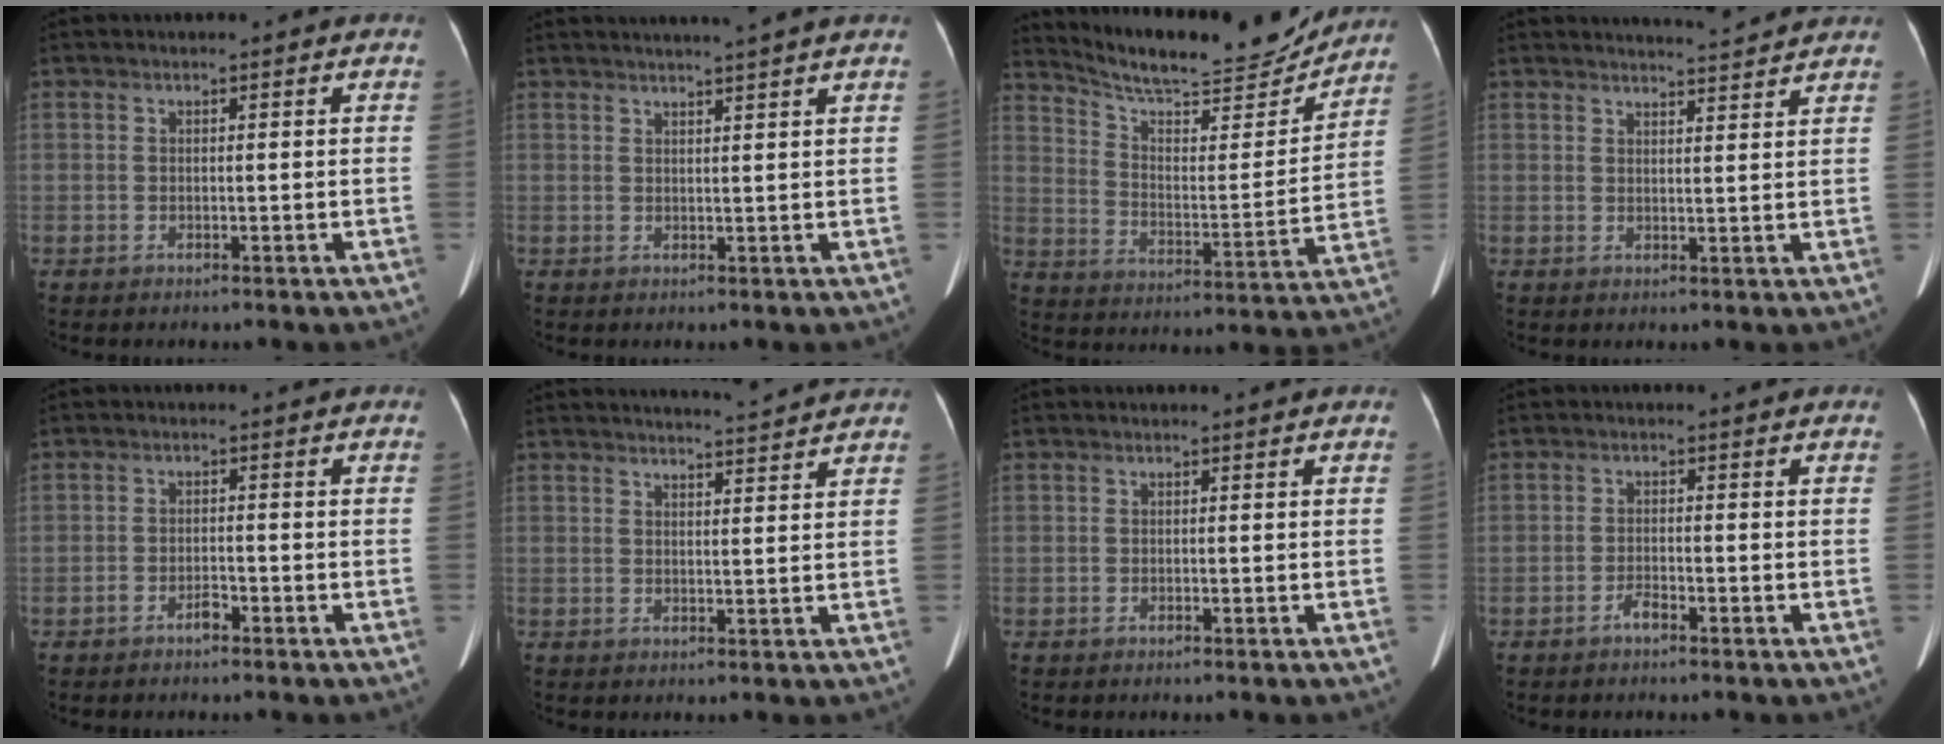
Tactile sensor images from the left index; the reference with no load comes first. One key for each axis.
{"total": 5.7, "fx": 5.1, "fy": -1.1, "fz": 2.4, "tx": -0.029, "ty": 0.016, "tz": 0.061}
{"total": 19.0, "fx": 17.8, "fy": 2.9, "fz": 6.0, "tx": -0.102, "ty": -0.017, "tz": 0.263}
{"total": 5.4, "fx": 5.3, "fy": -0.3, "fz": 0.9, "tx": -0.020, "ty": 0.006, "tz": 0.066}
{"total": 1.7, "fx": -1.3, "fy": 0.6, "fz": 0.9, "tx": -0.016, "ty": 0.002, "tz": -0.020}
{"total": 5.5, "fx": 5.3, "fy": -0.6, "fz": 1.1, "tx": -0.022, "ty": 0.006, "tz": 0.066}
{"total": 0.0}
{"total": 1.5, "fx": -1.2, "fy": 0.3, "fz": 0.9, "tx": -0.018, "ty": 0.000, "tz": -0.022}